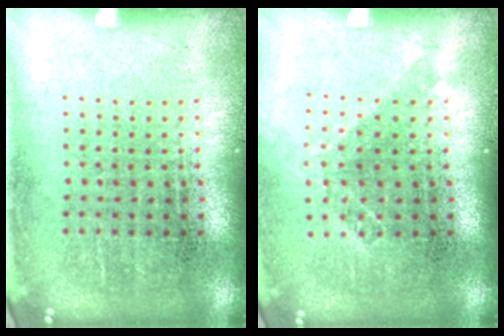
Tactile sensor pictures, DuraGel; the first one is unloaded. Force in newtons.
{"total": 1.1, "press": 0.9, "slide": 0.6}